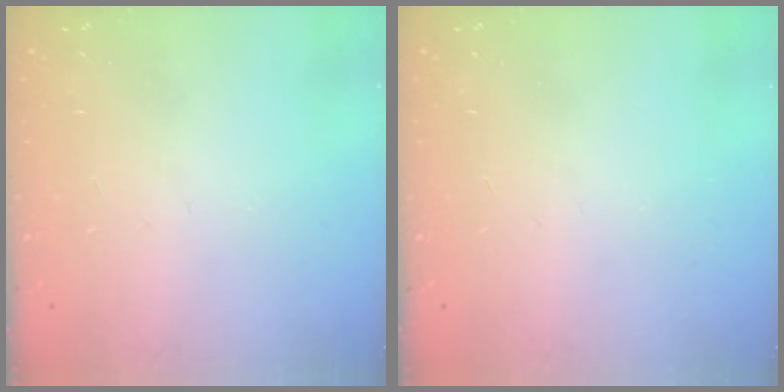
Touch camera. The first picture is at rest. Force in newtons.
{"total": 0.0}